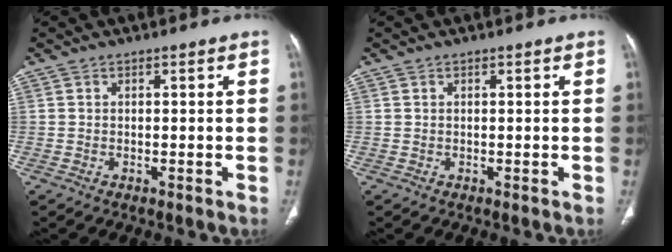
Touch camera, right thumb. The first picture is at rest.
{"total": 0.0}